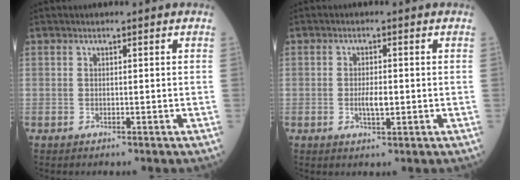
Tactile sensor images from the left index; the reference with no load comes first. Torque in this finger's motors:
{"motor_torque": [0.12, 0.04, 0.07, 0.02]}